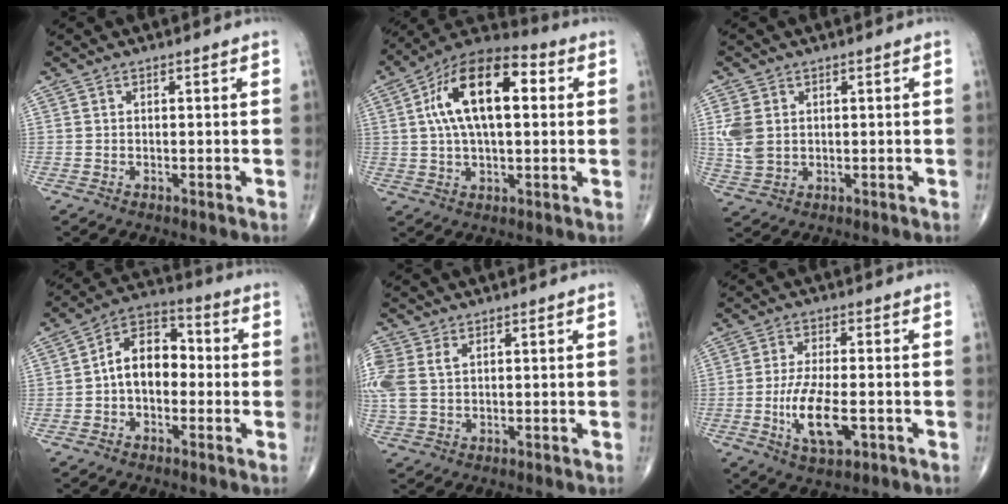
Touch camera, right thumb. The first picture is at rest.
{"total": 17.6, "force": [3.5, 8.6, 15.0], "torque": [-0.245, 0.026, 0.050]}
{"total": 7.6, "force": [0.8, 5.6, 5.1], "torque": [-0.115, 0.002, 0.021]}
{"total": 10.3, "force": [-0.8, 6.9, 7.6], "torque": [-0.096, 0.036, -0.032]}
{"total": 7.0, "force": [1.9, 4.6, 5.0], "torque": [-0.142, 0.015, 0.046]}
{"total": 9.4, "force": [-2.6, 3.7, 8.3], "torque": [-0.158, 0.000, -0.042]}